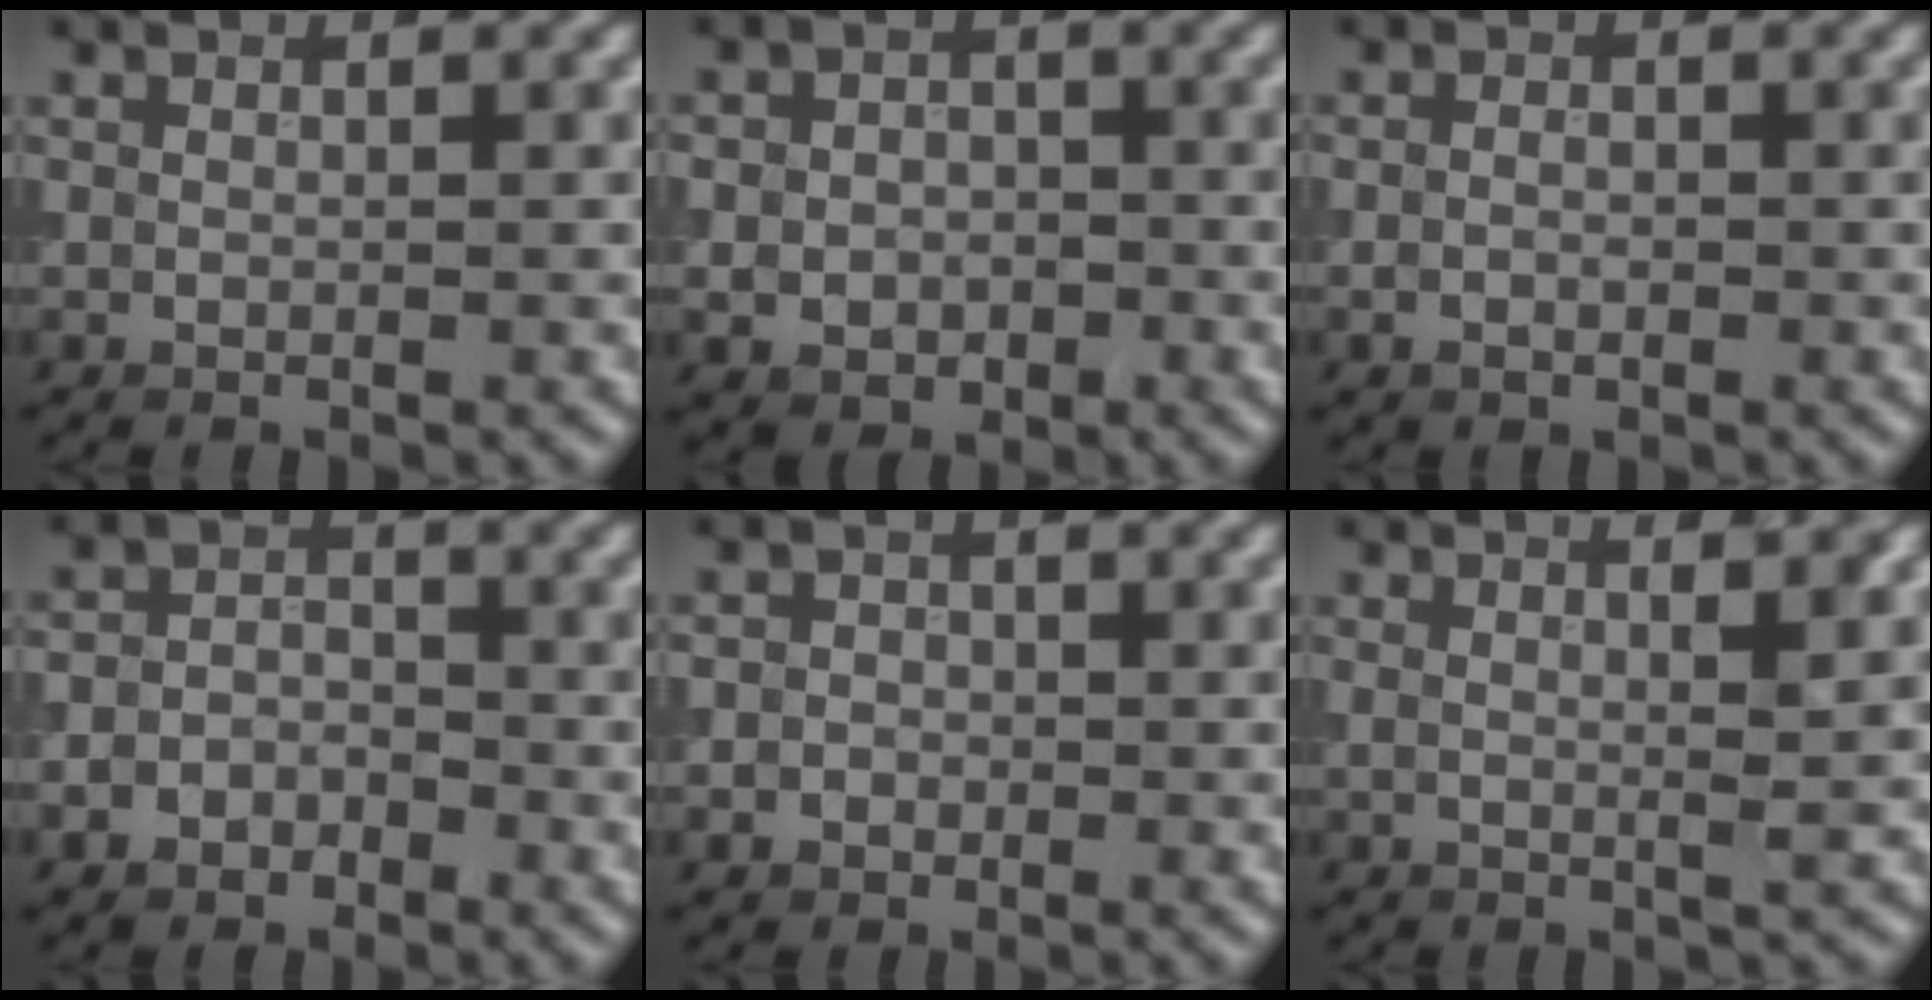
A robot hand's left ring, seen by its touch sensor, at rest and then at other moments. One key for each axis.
{"total": 3.7, "fx": -0.9, "fy": 3.2, "fz": 1.7, "tx": -0.014, "ty": -0.009, "tz": -0.025}
{"total": 1.2, "fx": -0.3, "fy": 0.9, "fz": 0.8, "tx": -0.013, "ty": 0.000, "tz": -0.010}
{"total": 3.2, "fx": -1.7, "fy": 2.5, "fz": 1.0, "tx": 0.005, "ty": 0.004, "tz": -0.043}
{"total": 1.9, "fx": -0.3, "fy": 1.8, "fz": 0.5, "tx": 0.012, "ty": 0.005, "tz": -0.022}
{"total": 3.5, "fx": 1.3, "fy": 1.0, "fz": 3.1, "tx": -0.030, "ty": 0.016, "tz": -0.005}